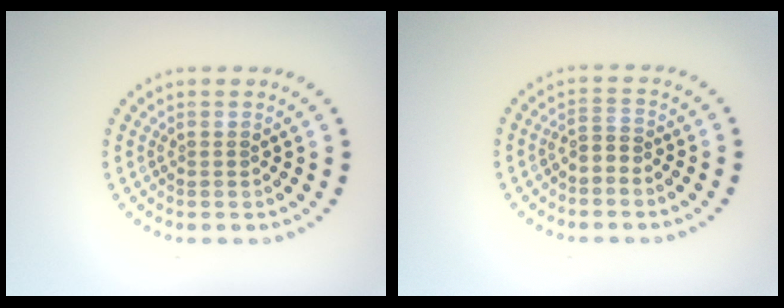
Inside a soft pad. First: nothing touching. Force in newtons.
{"total": 1.7, "press": 1.4, "slide": 1.0}